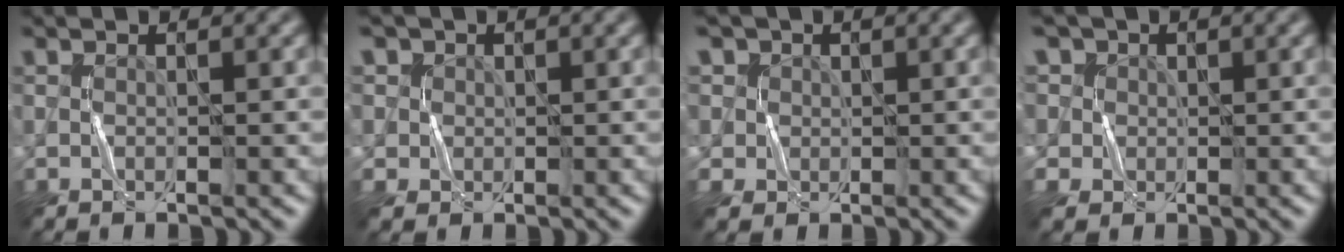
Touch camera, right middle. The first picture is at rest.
{"total": 5.2, "force": [2.2, 4.4, 1.6], "torque": [-0.046, 0.018, 0.026]}
{"total": 6.4, "force": [2.9, 5.3, 2.1], "torque": [-0.055, 0.022, 0.033]}
{"total": 8.1, "force": [3.7, 6.5, 3.1], "torque": [-0.076, 0.027, 0.034]}